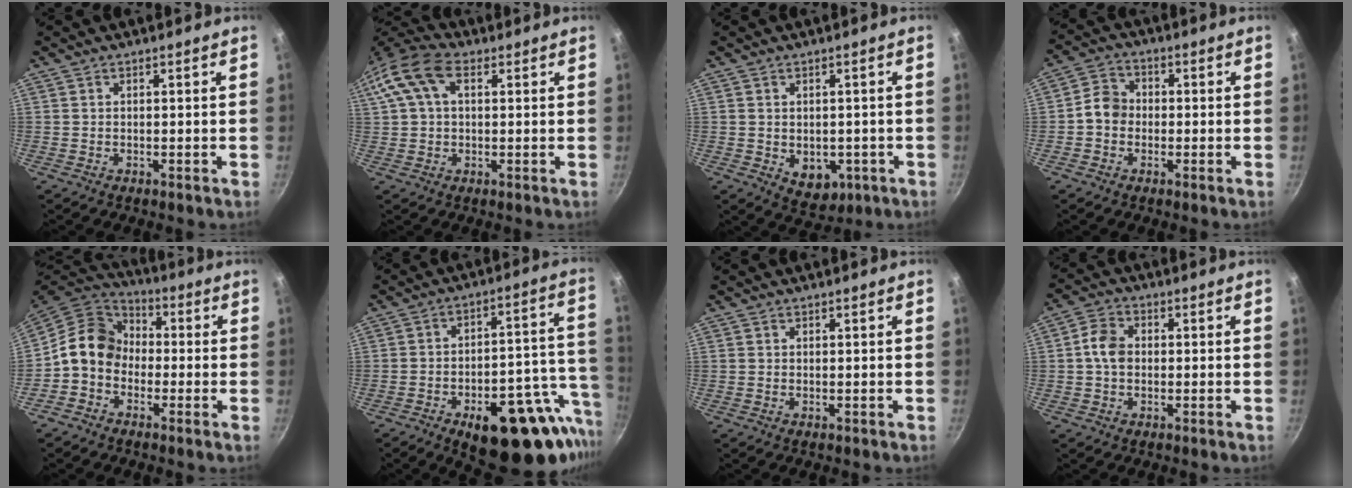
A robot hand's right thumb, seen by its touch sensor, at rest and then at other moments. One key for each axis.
{"total": 13.4, "fx": 4.1, "fy": 8.4, "fz": 9.6, "tx": -0.199, "ty": 0.031, "tz": 0.062}
{"total": 6.5, "fx": -1.4, "fy": 4.8, "fz": 4.1, "tx": -0.032, "ty": -0.001, "tz": -0.004}
{"total": 5.6, "fx": -0.8, "fy": 4.8, "fz": 2.7, "tx": -0.021, "ty": 0.018, "tz": -0.029}
{"total": 11.1, "fx": -1.5, "fy": 9.2, "fz": 6.0, "tx": -0.070, "ty": 0.040, "tz": -0.054}
{"total": 24.0, "fx": -11.3, "fy": 11.1, "fz": 18.0, "tx": -0.172, "ty": 0.048, "tz": -0.144}
{"total": 0.0}
{"total": 5.5, "fx": 0.0, "fy": 4.1, "fz": 3.6, "tx": -0.057, "ty": 0.015, "tz": -0.009}